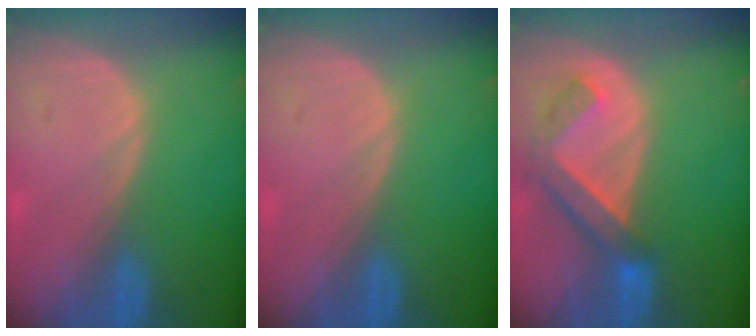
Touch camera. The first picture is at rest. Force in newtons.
{"total": 0.0}
{"total": 6.2, "press": 6.0, "slide": 1.4}